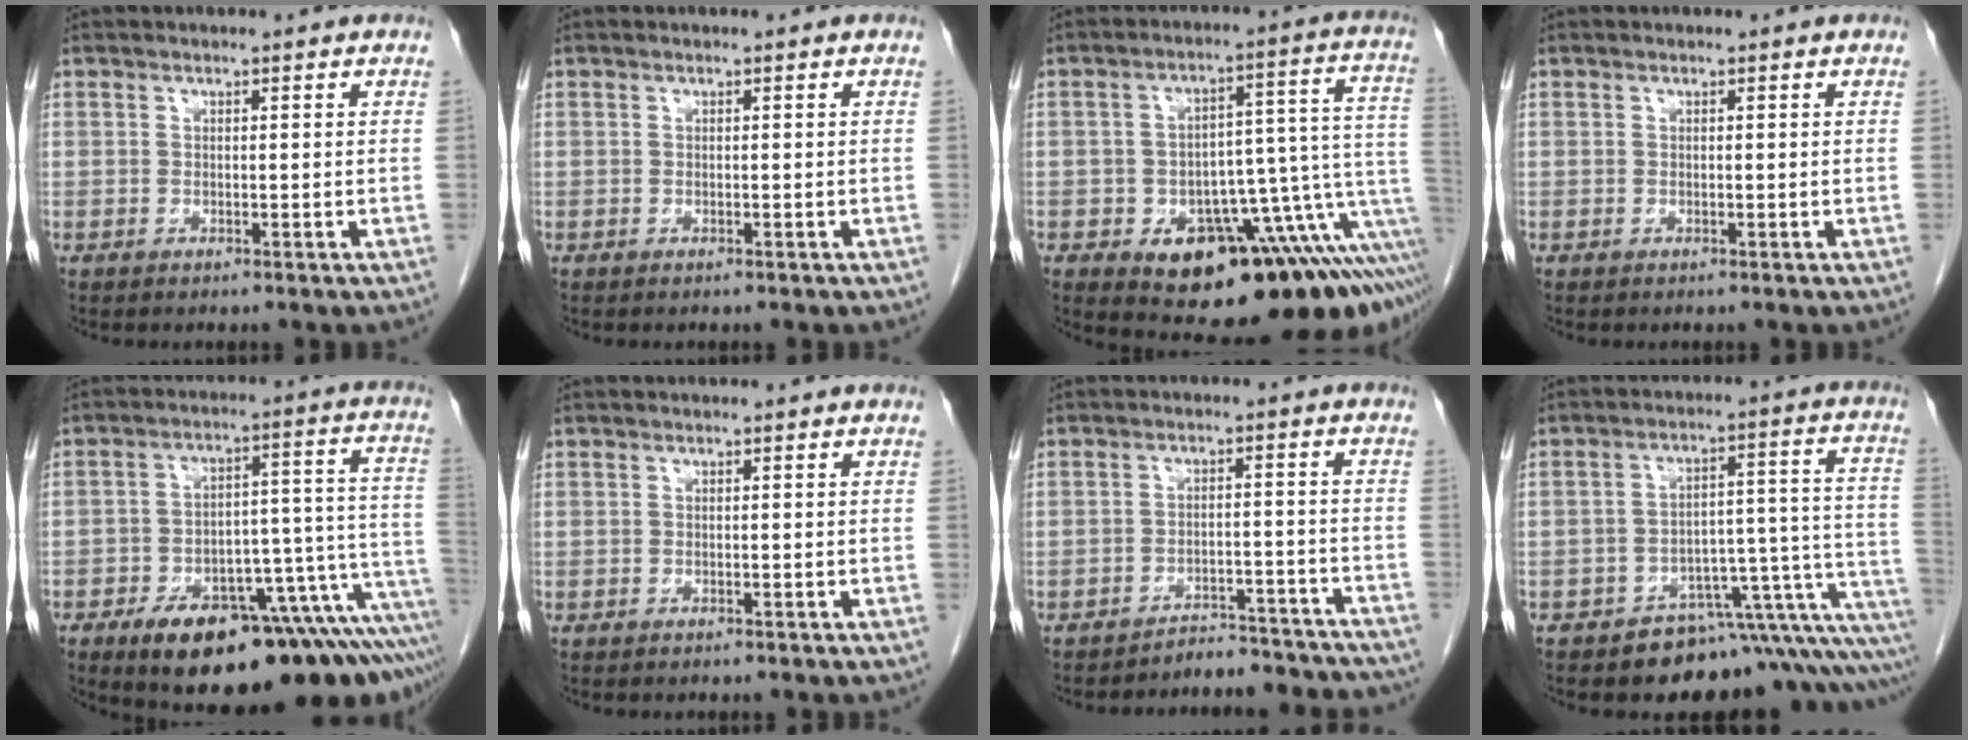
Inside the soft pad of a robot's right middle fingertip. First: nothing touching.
{"total": 0.0}
{"total": 21.8, "force": [-11.0, 8.0, 17.0], "torque": [-0.149, 0.049, -0.144]}
{"total": 0.0}
{"total": 22.5, "force": [-14.9, 5.3, 16.0], "torque": [-0.128, 0.029, -0.204]}
{"total": 0.6, "force": [-0.5, 0.2, 0.3], "torque": [-0.010, -0.001, -0.006]}
{"total": 11.6, "force": [-11.2, 2.9, 1.1], "torque": [0.009, 0.023, -0.130]}
{"total": 13.1, "force": [-9.6, 4.8, 7.5], "torque": [-0.023, 0.088, -0.117]}